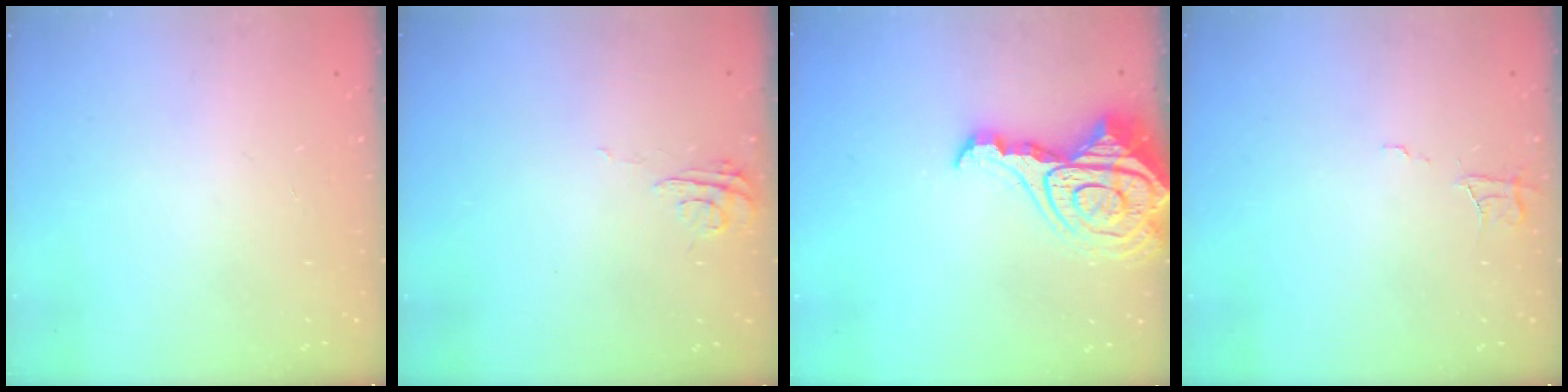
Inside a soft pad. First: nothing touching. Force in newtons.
{"total": 5.3, "press": 5.3, "slide": 0.4}
{"total": 17.8, "press": 17.7, "slide": 2.0}
{"total": 5.6, "press": 5.6, "slide": 0.3}